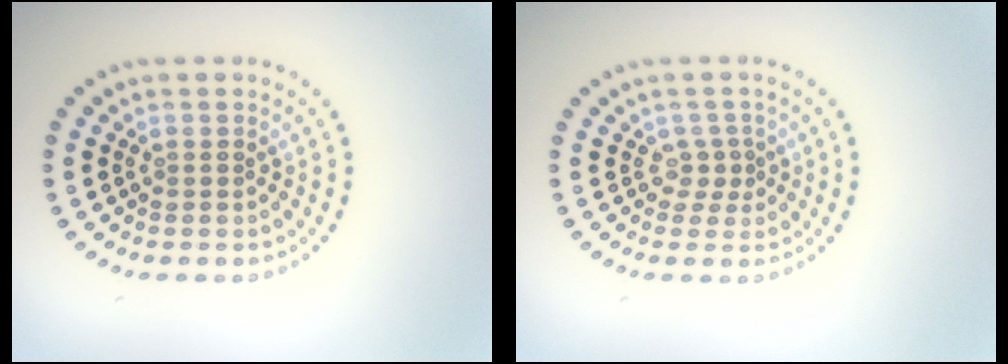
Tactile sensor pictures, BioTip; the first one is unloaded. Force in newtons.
{"total": 1.3, "press": 1.0, "slide": 0.9}